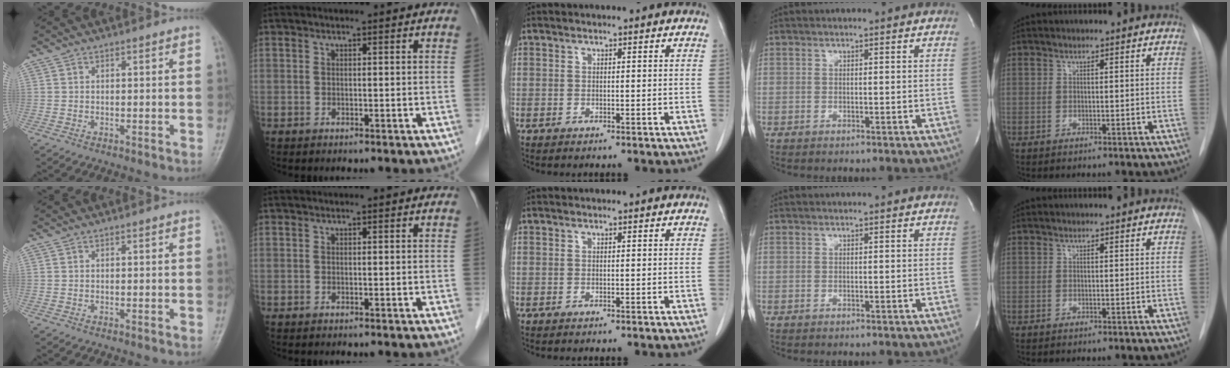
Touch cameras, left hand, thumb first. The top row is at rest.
{}